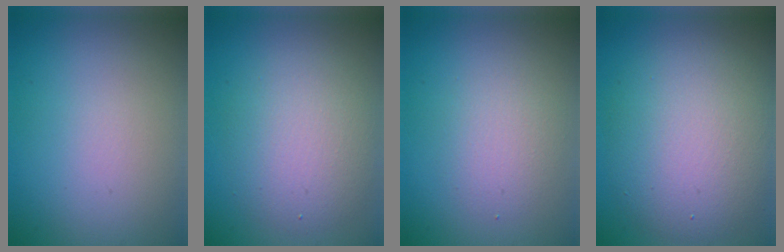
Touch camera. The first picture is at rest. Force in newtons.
{"total": 4.6, "press": 4.6, "slide": 0.3}
{"total": 2.2, "press": 2.2, "slide": 0.1}
{"total": 7.7, "press": 7.6, "slide": 0.6}